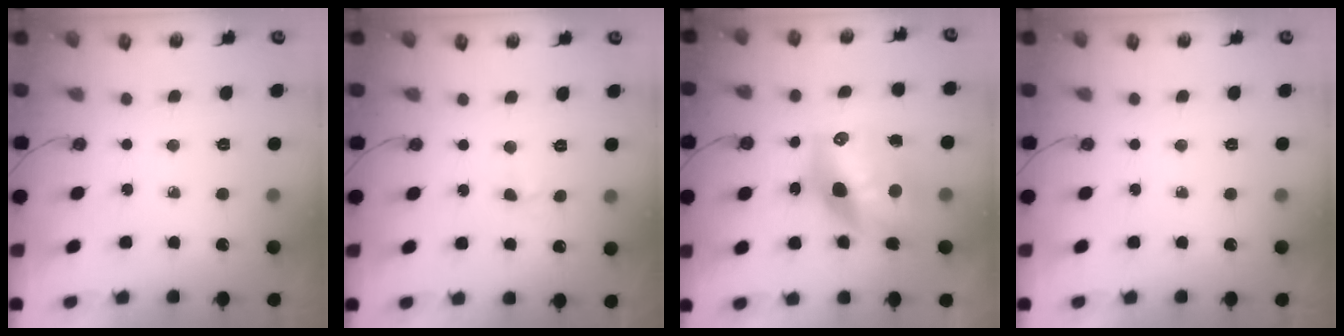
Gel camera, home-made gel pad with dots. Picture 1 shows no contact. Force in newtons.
{"total": 2.7, "press": 2.0, "slide": 1.8}
{"total": 18.0, "press": 17.5, "slide": 4.3}
{"total": 0.0}